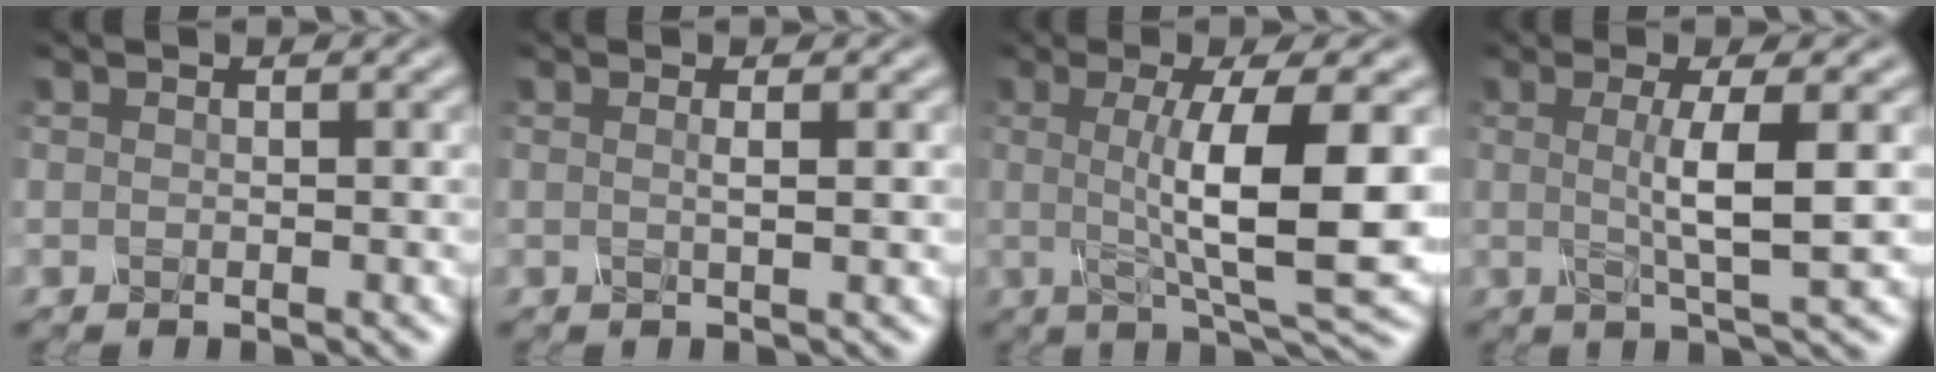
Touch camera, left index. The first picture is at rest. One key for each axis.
{"total": 1.3, "fx": 0.2, "fy": 0.4, "fz": 1.2, "tx": -0.014, "ty": 0.002, "tz": -0.004}
{"total": 10.2, "fx": 0.3, "fy": 2.2, "fz": 9.9, "tx": -0.138, "ty": -0.004, "tz": 0.007}
{"total": 4.8, "fx": 0.3, "fy": 0.9, "fz": 4.7, "tx": -0.075, "ty": 0.001, "tz": 0.005}